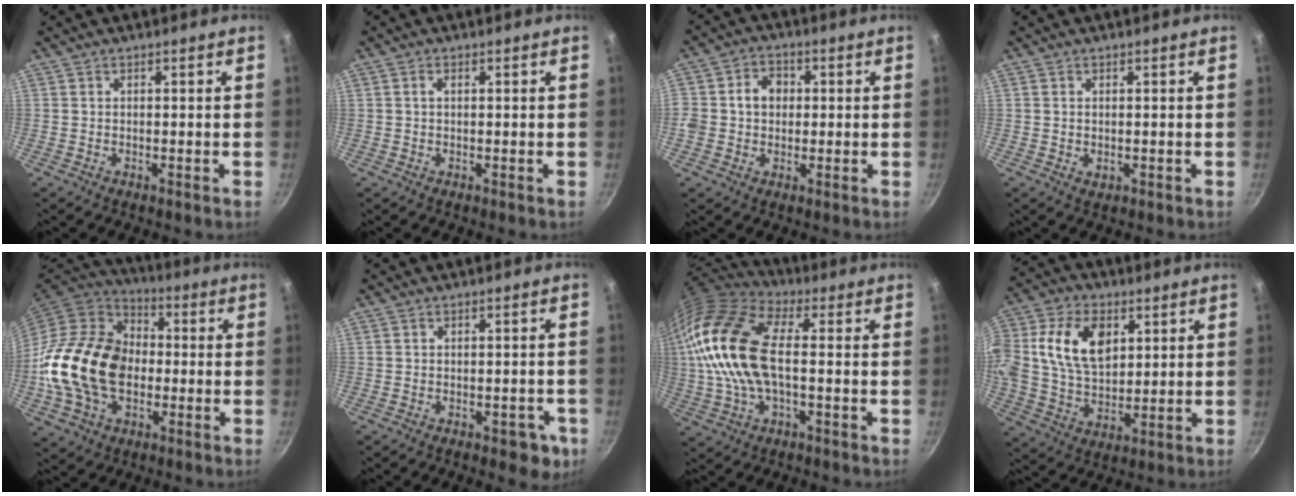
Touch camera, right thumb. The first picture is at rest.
{"total": 1.1, "force": [0.3, 0.6, 0.9], "torque": [-0.014, 0.004, 0.003]}
{"total": 6.1, "force": [0.4, 5.3, 3.0], "torque": [-0.023, 0.009, -0.005]}
{"total": 1.2, "force": [0.1, 0.8, 1.0], "torque": [-0.014, -0.002, 0.002]}
{"total": 22.3, "force": [-2.4, 16.1, 15.3], "torque": [-0.263, 0.035, -0.045]}
{"total": 5.3, "force": [-2.1, 3.0, 3.8], "torque": [-0.018, 0.020, -0.016]}
{"total": 19.6, "force": [0.8, 10.1, 16.7], "torque": [-0.333, 0.023, 0.003]}
{"total": 15.8, "force": [4.2, 10.5, 11.0], "torque": [-0.193, 0.004, 0.074]}